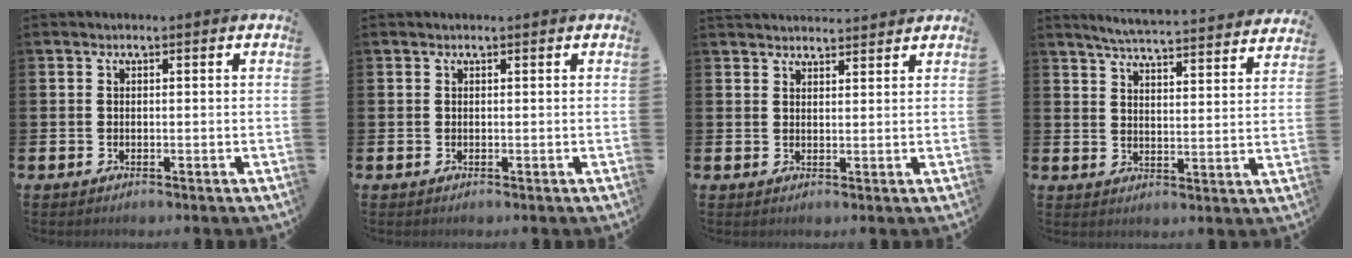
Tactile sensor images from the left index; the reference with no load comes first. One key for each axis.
{"total": 0.0}
{"total": 2.4, "fx": 2.3, "fy": 0.3, "fz": -0.1, "tx": -0.001, "ty": -0.012, "tz": 0.043}
{"total": 5.3, "fx": 5.2, "fy": -0.2, "fz": 1.1, "tx": -0.036, "ty": -0.043, "tz": 0.088}